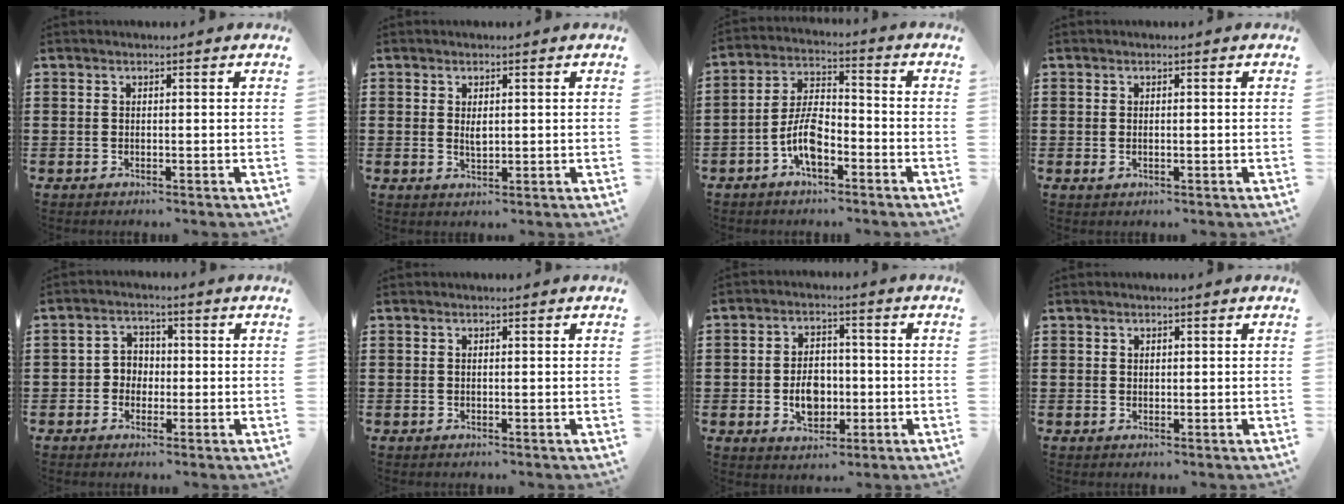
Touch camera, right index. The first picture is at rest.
{"total": 1.9, "force": [0.5, 0.8, 1.6], "torque": [-0.033, 0.002, 0.009]}
{"total": 7.1, "force": [-3.2, 3.0, 5.6], "torque": [-0.135, -0.003, -0.066]}
{"total": 0.8, "force": [0.0, 0.4, 0.7], "torque": [-0.013, 0.003, -0.001]}
{"total": 3.0, "force": [-0.7, 2.7, 1.1], "torque": [-0.032, 0.010, -0.020]}
{"total": 0.0}
{"total": 6.0, "force": [-1.1, 4.1, 4.2], "torque": [-0.058, -0.003, -0.024]}
{"total": 0.8, "force": [0.4, 0.6, 0.2], "torque": [-0.006, 0.003, 0.009]}